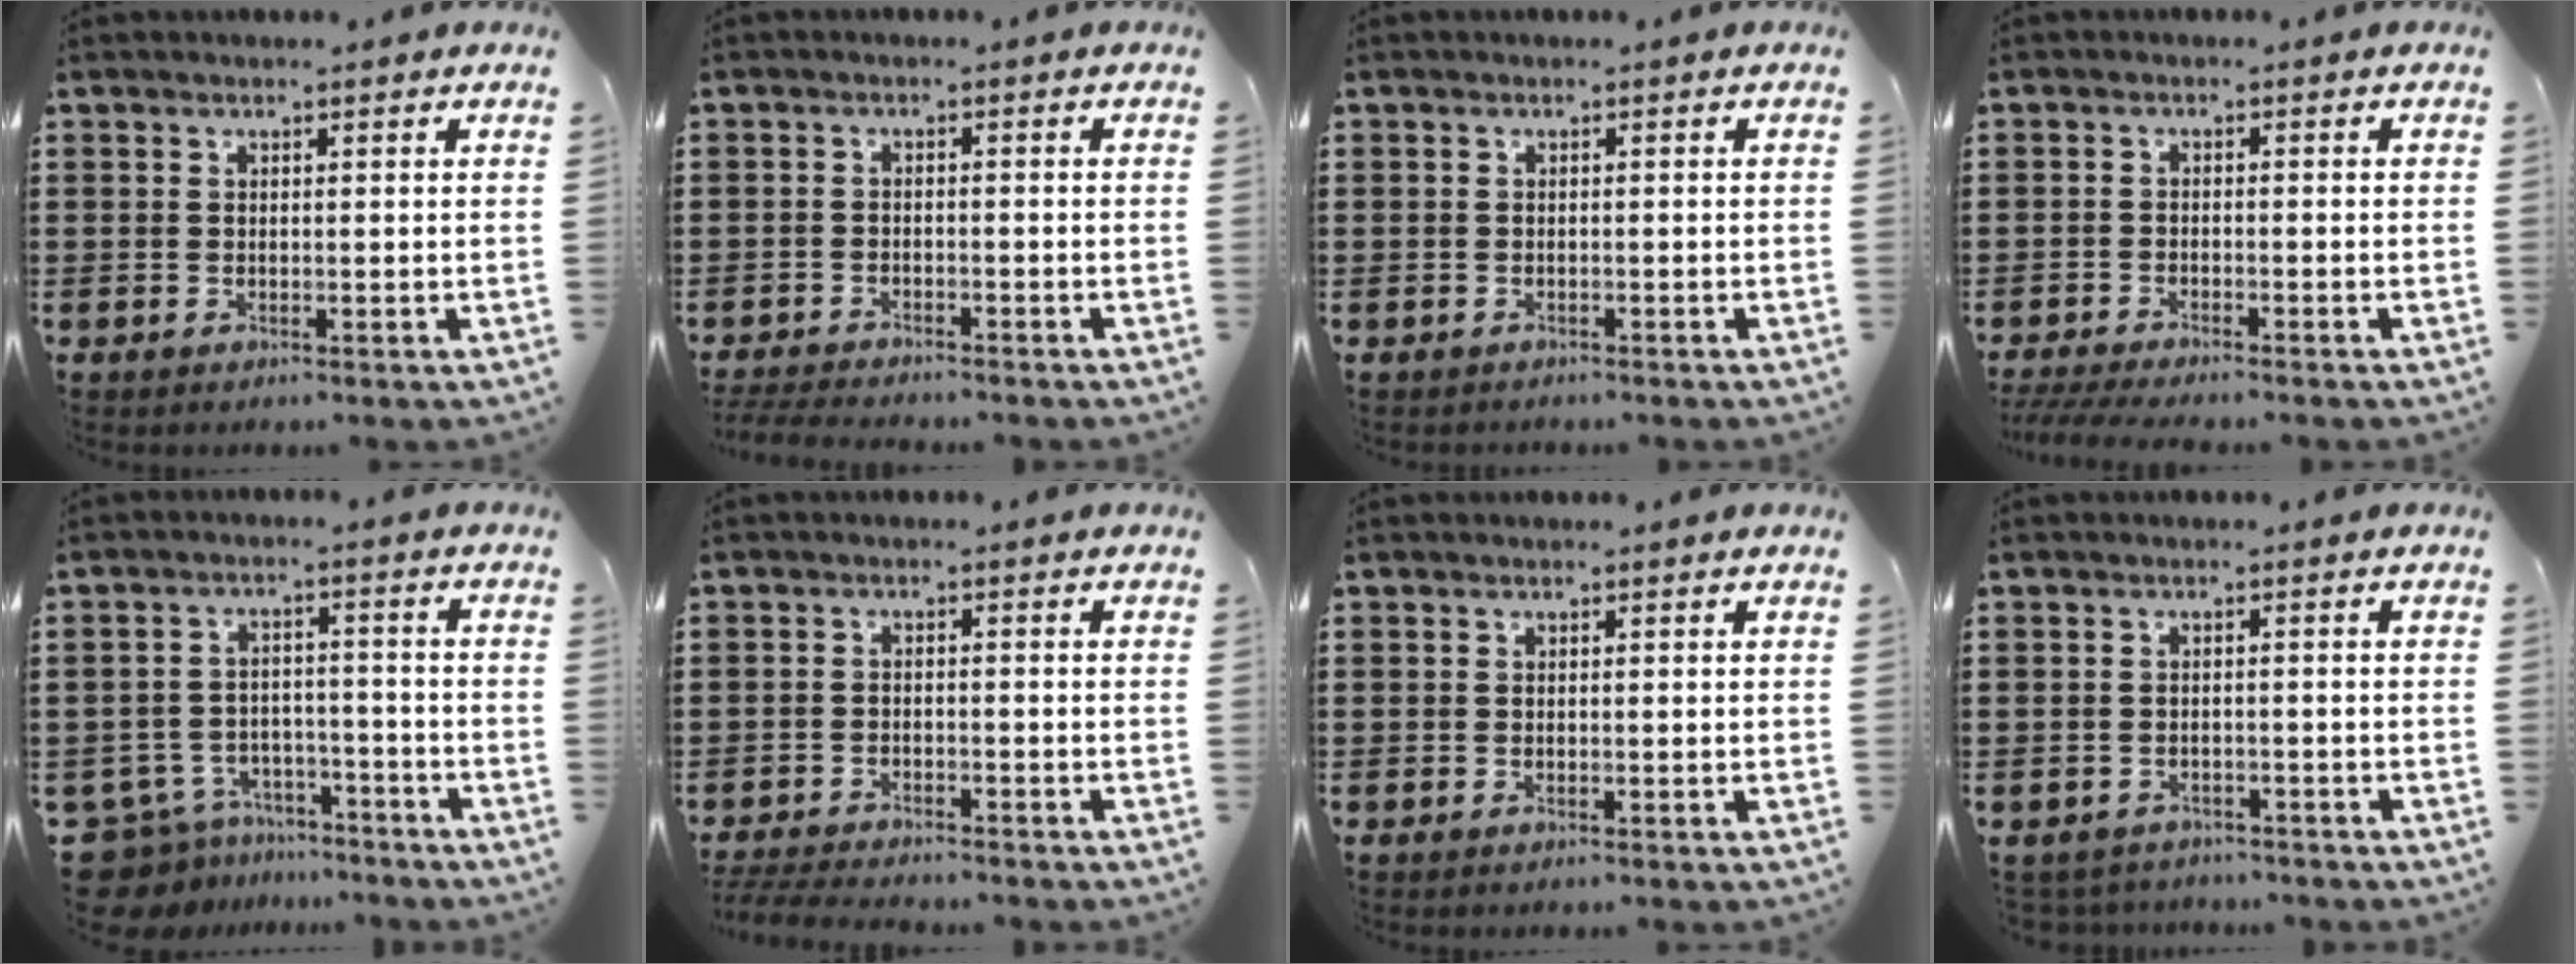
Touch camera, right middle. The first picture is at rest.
{"total": 2.9, "force": [-2.9, 0.2, 0.4], "torque": [-0.017, -0.006, -0.062]}
{"total": 0.8, "force": [-0.7, 0.4, -0.1], "torque": [0.001, 0.002, -0.015]}
{"total": 2.9, "force": [-2.8, 0.0, 0.8], "torque": [-0.029, -0.010, -0.060]}
{"total": 7.0, "force": [-6.7, 2.1, 0.7], "torque": [-0.037, 0.014, -0.138]}
{"total": 3.6, "force": [-3.6, 0.3, 0.5], "torque": [-0.025, -0.009, -0.078]}
{"total": 0.0}
{"total": 1.6, "force": [-1.6, 0.4, -0.2], "torque": [-0.005, -0.001, -0.035]}